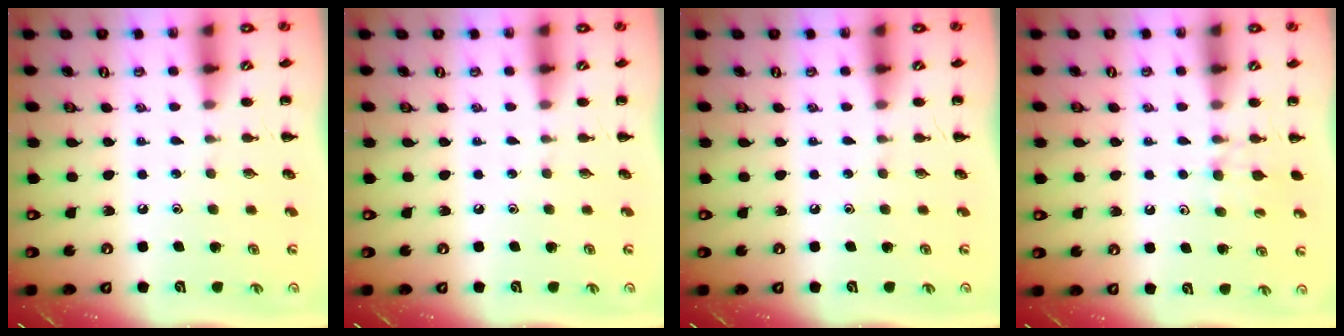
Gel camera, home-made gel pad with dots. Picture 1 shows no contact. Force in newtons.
{"total": 0.0}
{"total": 0.0}
{"total": 7.0, "press": 6.7, "slide": 1.8}